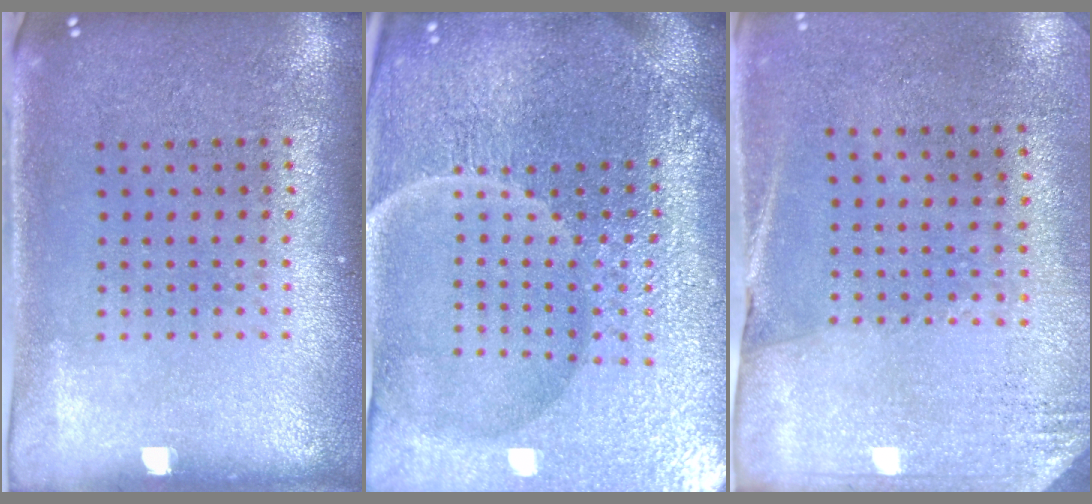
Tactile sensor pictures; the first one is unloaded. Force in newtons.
{"total": 6.4, "press": 5.7, "slide": 2.9}
{"total": 2.7, "press": 2.4, "slide": 1.3}